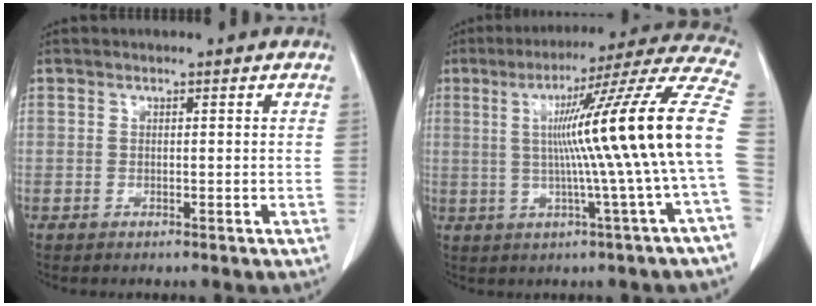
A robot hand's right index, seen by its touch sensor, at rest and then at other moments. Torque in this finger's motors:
{"motor_torque": [2.14, 0.00, 1.05, 0.21]}